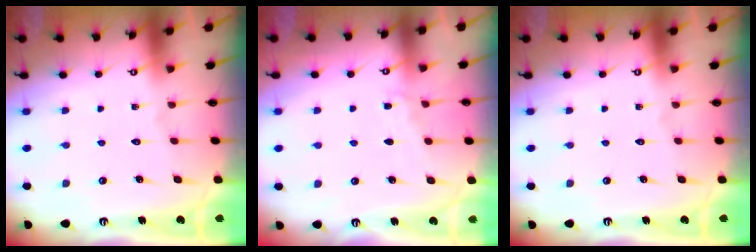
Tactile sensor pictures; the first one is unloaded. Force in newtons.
{"total": 3.7, "press": 3.7, "slide": 0.5}
{"total": 0.0}